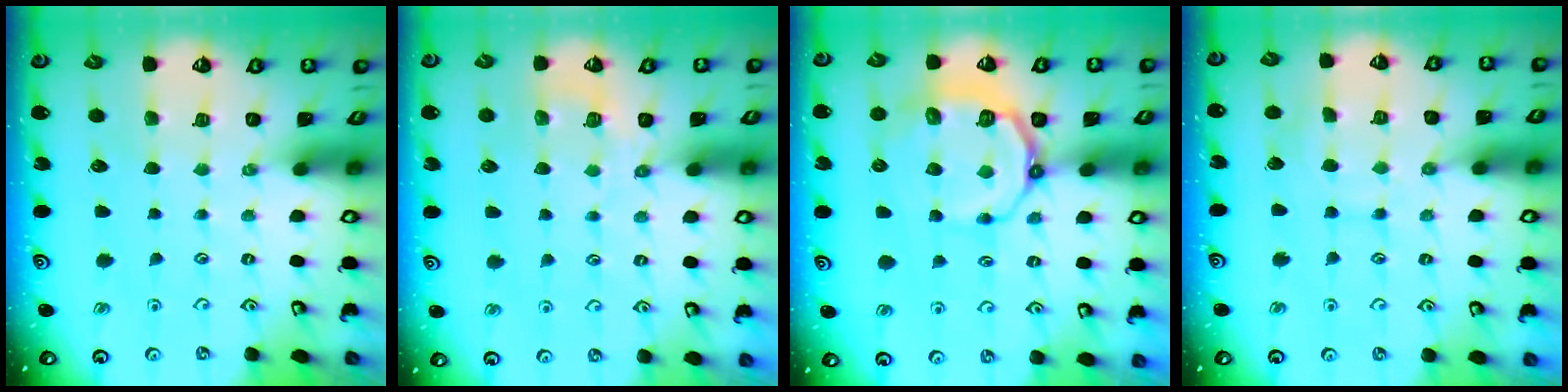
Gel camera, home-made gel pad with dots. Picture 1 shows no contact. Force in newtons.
{"total": 5.0, "press": 4.7, "slide": 1.5}
{"total": 10.2, "press": 9.7, "slide": 3.1}
{"total": 8.5, "press": 8.4, "slide": 0.7}